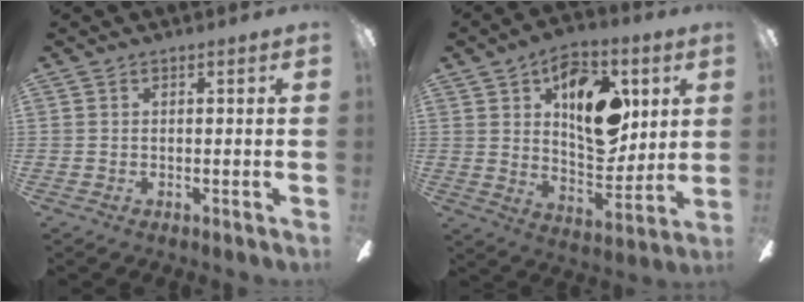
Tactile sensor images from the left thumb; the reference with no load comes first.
{"total": 17.8, "force": [6.5, 10.1, 13.1], "torque": [-0.162, -0.015, 0.112]}